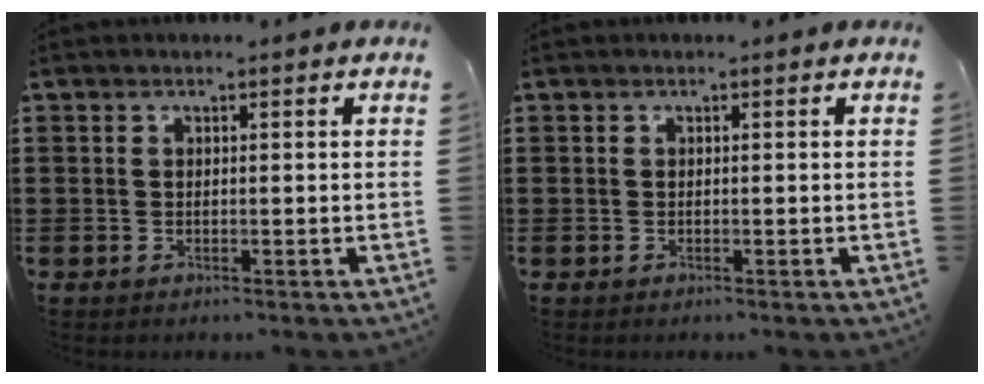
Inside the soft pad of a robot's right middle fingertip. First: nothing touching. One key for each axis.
{"total": 0.0}